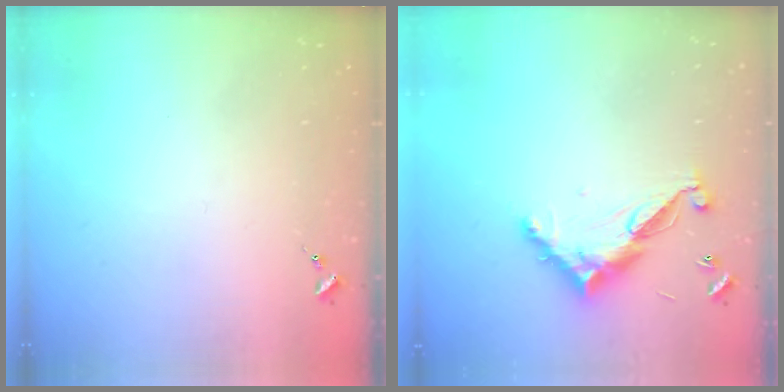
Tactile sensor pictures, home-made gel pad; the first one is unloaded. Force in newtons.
{"total": 11.5, "press": 11.5, "slide": 0.4}